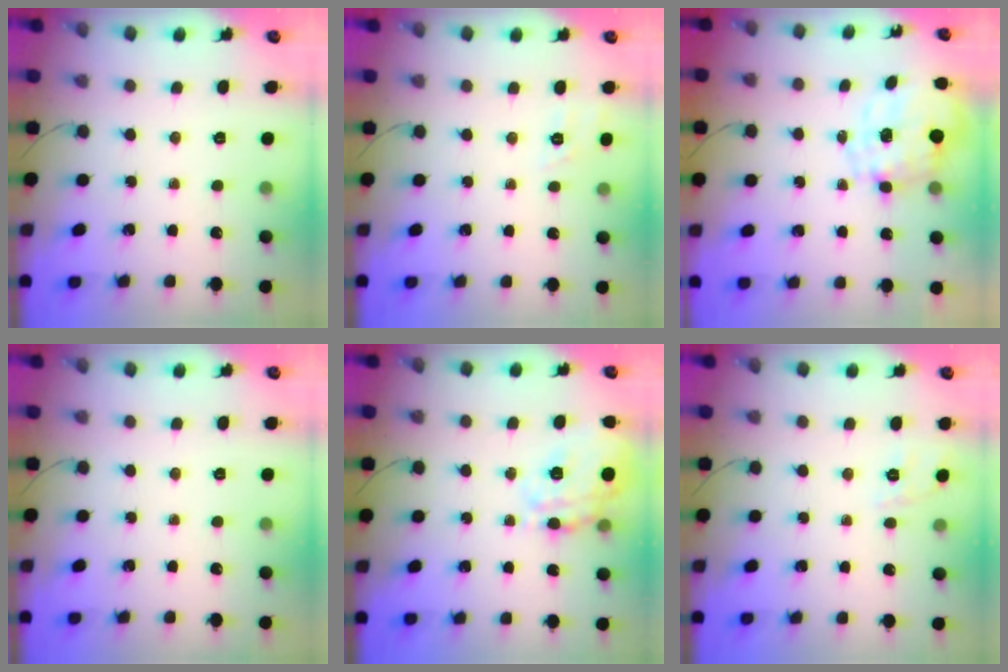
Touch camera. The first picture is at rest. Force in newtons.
{"total": 1.9, "press": 0.9, "slide": 1.7}
{"total": 2.5, "press": 2.4, "slide": 0.8}
{"total": 0.0}
{"total": 16.7, "press": 16.7, "slide": 1.4}
{"total": 2.0, "press": 0.7, "slide": 1.9}